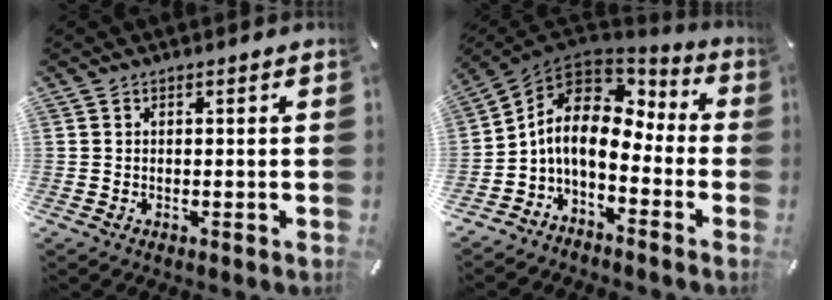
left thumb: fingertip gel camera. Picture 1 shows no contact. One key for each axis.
{"total": 10.2, "fx": -1.2, "fy": 6.8, "fz": 7.5, "tx": -0.158, "ty": -0.002, "tz": -0.027}